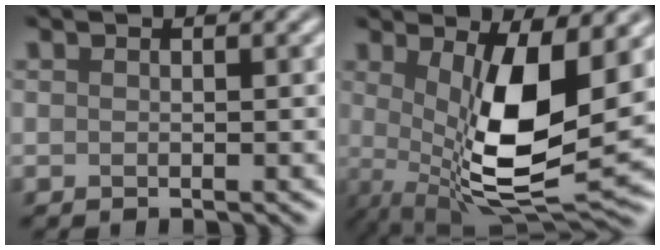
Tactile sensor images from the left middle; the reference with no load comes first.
{"total": 9.9, "force": [0.6, 3.3, 9.3], "torque": [-0.167, -0.025, 0.017]}